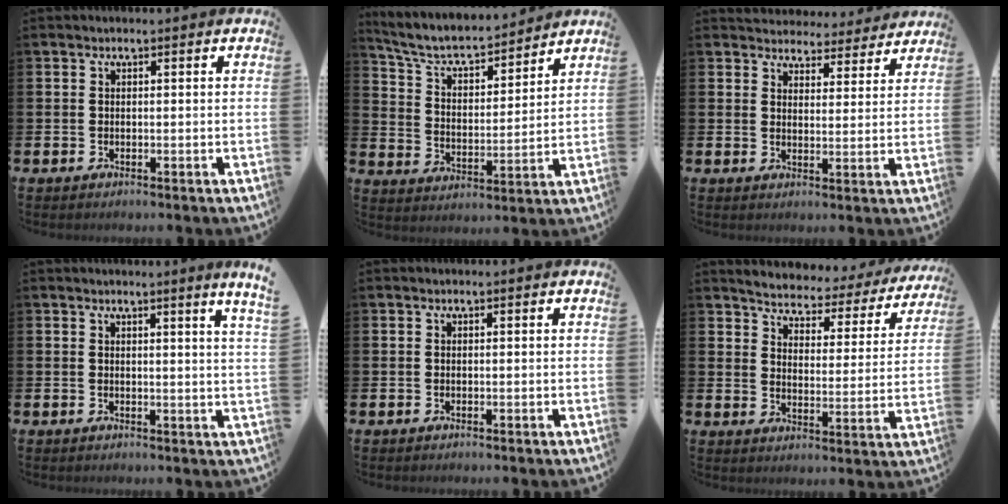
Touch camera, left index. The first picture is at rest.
{"total": 6.6, "force": [6.1, 1.6, 2.0], "torque": [-0.072, -0.046, 0.100]}
{"total": 4.5, "force": [4.3, 1.3, -0.1], "torque": [-0.004, -0.037, 0.073]}
{"total": 2.0, "force": [1.7, -0.8, 0.6], "torque": [-0.008, -0.014, 0.029]}
{"total": 0.0}
{"total": 3.7, "force": [3.5, 0.9, 0.4], "torque": [-0.032, -0.037, 0.051]}